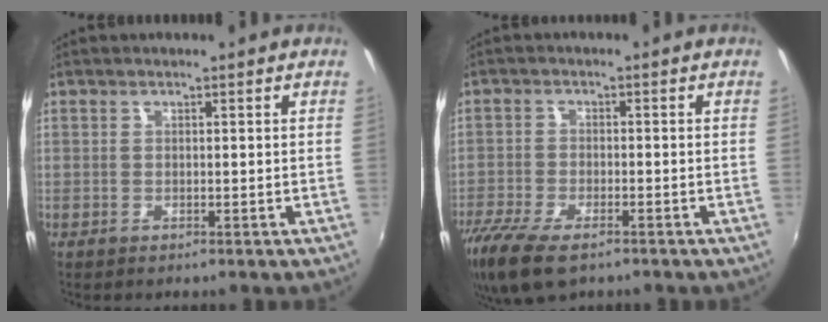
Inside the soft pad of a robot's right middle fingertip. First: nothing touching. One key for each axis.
{"total": 13.2, "fx": -9.1, "fy": 5.2, "fz": 7.9, "tx": -0.194, "ty": -0.051, "tz": -0.169}